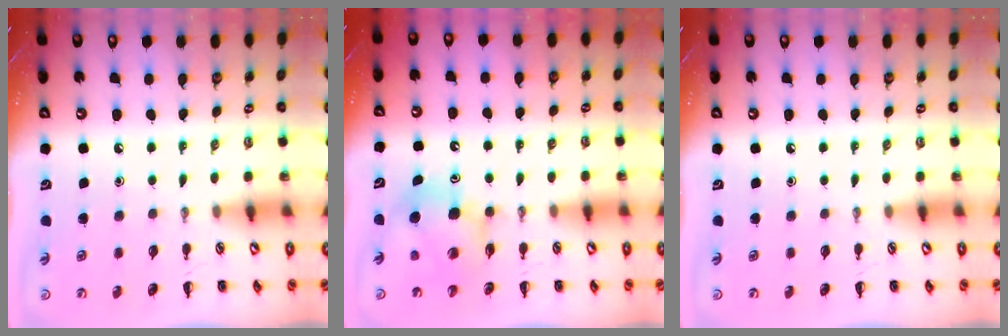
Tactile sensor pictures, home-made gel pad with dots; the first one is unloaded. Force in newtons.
{"total": 7.4, "press": 7.3, "slide": 1.5}
{"total": 0.0}